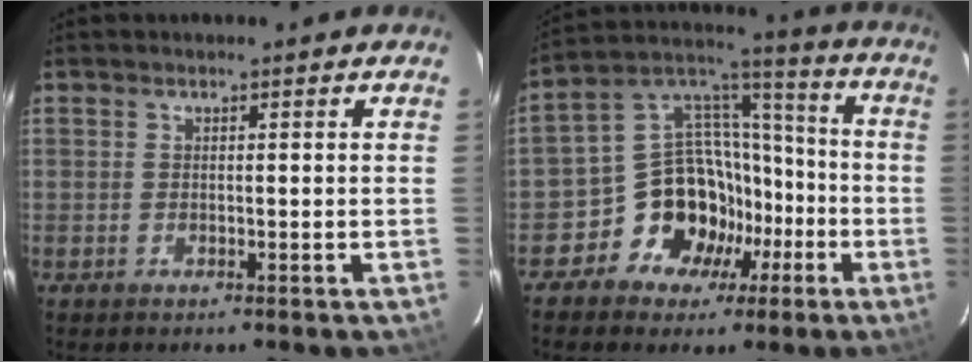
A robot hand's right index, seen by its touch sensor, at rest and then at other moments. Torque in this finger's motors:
{"motor_torque": [1.70, -0.44, 0.53, 0.05]}